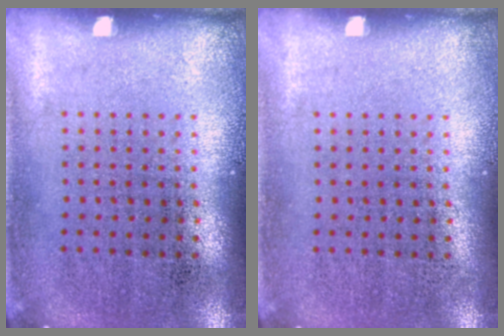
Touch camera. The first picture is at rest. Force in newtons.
{"total": 0.0}